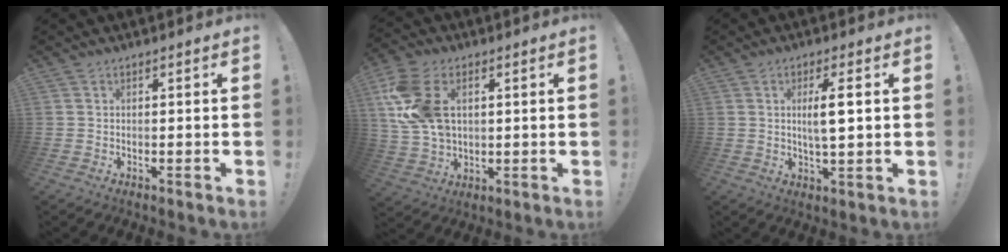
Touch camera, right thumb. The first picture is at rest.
{"total": 15.2, "force": [4.2, 10.1, 10.6], "torque": [-0.205, -0.005, 0.081]}
{"total": 6.6, "force": [1.5, 1.2, 6.4], "torque": [-0.112, -0.008, 0.018]}